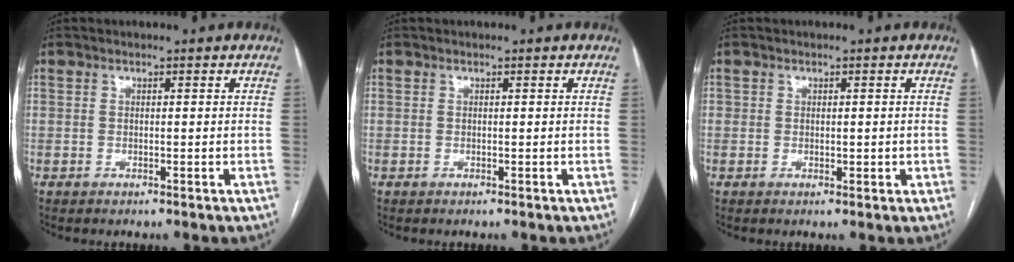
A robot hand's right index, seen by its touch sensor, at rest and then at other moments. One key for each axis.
{"total": 0.0}
{"total": 1.6, "fx": -0.1, "fy": 1.2, "fz": 1.0, "tx": -0.014, "ty": 0.006, "tz": 0.004}